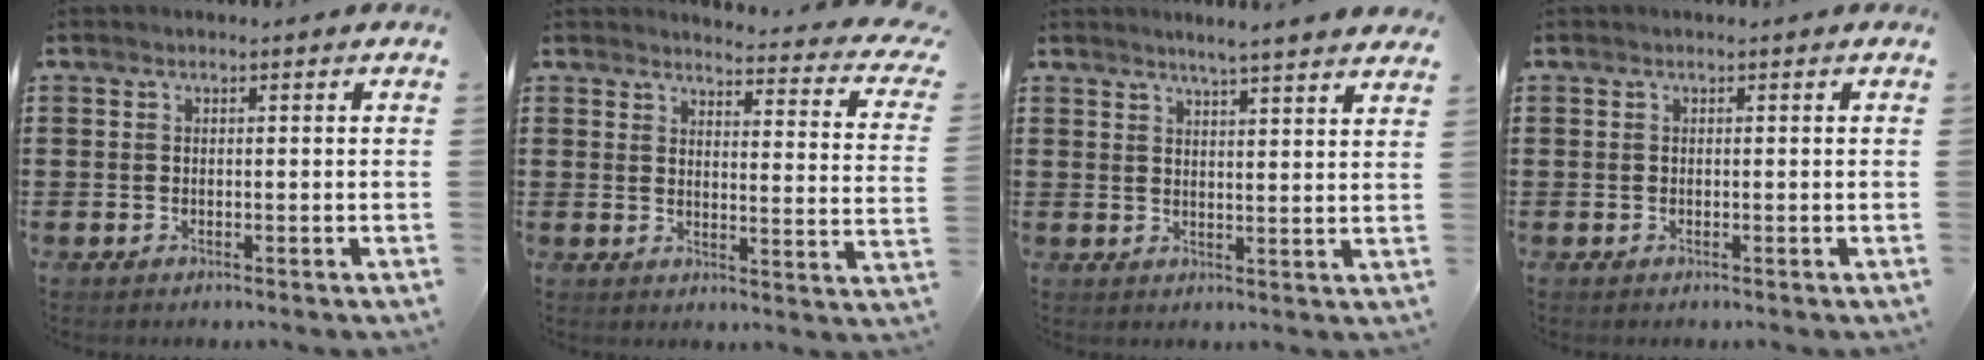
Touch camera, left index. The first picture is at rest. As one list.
[{"total": 3.5, "force": [3.3, -0.1, 1.2], "torque": [-0.025, -0.031, 0.051]}, {"total": 3.5, "force": [3.2, -0.9, 0.9], "torque": [-0.026, -0.015, 0.056]}, {"total": 0.0}]